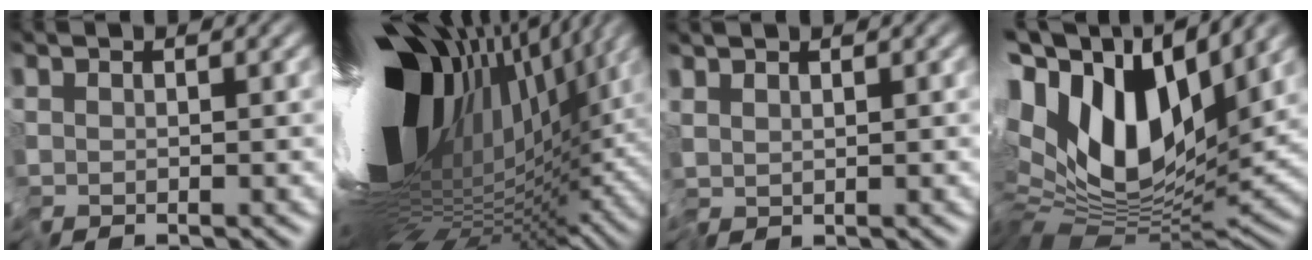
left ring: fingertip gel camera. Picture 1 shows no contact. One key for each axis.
{"total": 17.5, "fx": 1.3, "fy": 8.7, "fz": 15.1, "tx": -0.261, "ty": -0.052, "tz": 0.040}
{"total": 0.9, "fx": 0.3, "fy": 0.2, "fz": 0.8, "tx": -0.009, "ty": 0.006, "tz": 0.006}
{"total": 13.8, "fx": 4.3, "fy": 7.1, "fz": 11.1, "tx": -0.218, "ty": 0.014, "tz": 0.070}